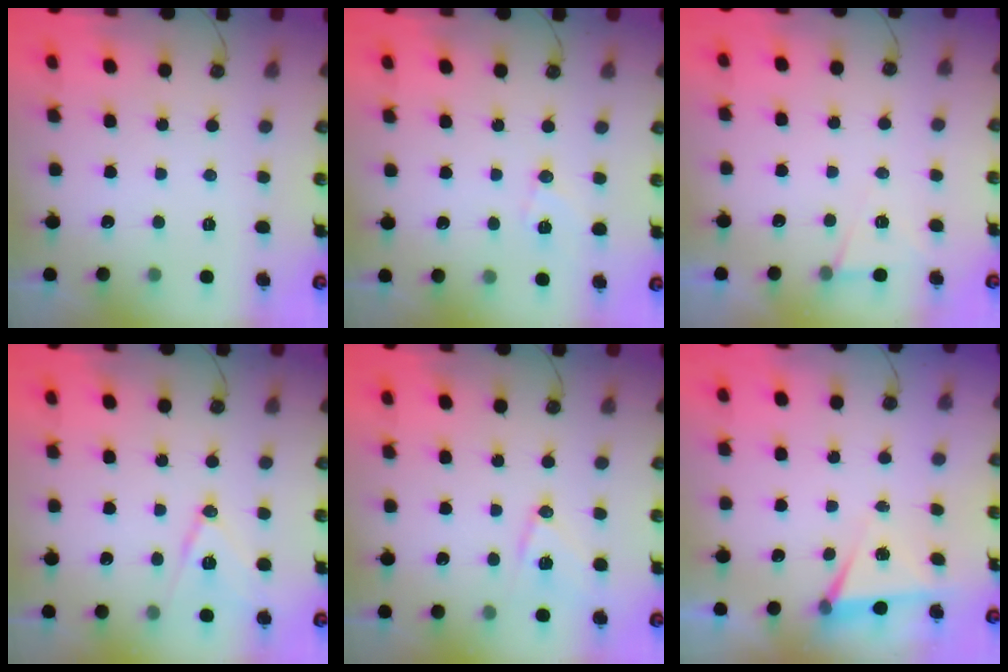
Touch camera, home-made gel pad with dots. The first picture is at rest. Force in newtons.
{"total": 6.5, "press": 6.4, "slide": 1.2}
{"total": 5.3, "press": 2.8, "slide": 4.5}
{"total": 11.3, "press": 10.7, "slide": 3.3}
{"total": 11.7, "press": 11.6, "slide": 0.6}
{"total": 5.3, "press": 2.9, "slide": 4.4}